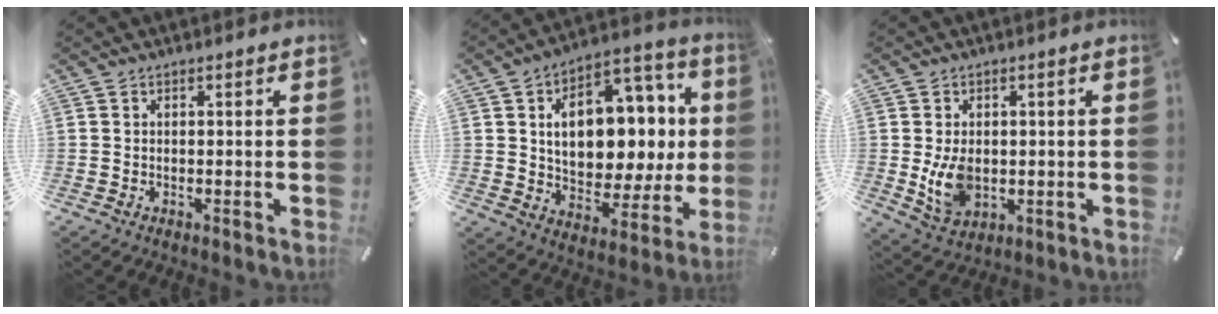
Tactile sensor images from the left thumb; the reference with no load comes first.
{"total": 17.7, "force": [3.4, 12.1, 12.5], "torque": [-0.167, -0.017, 0.063]}
{"total": 7.8, "force": [-0.2, 5.7, 5.3], "torque": [-0.109, -0.012, -0.008]}